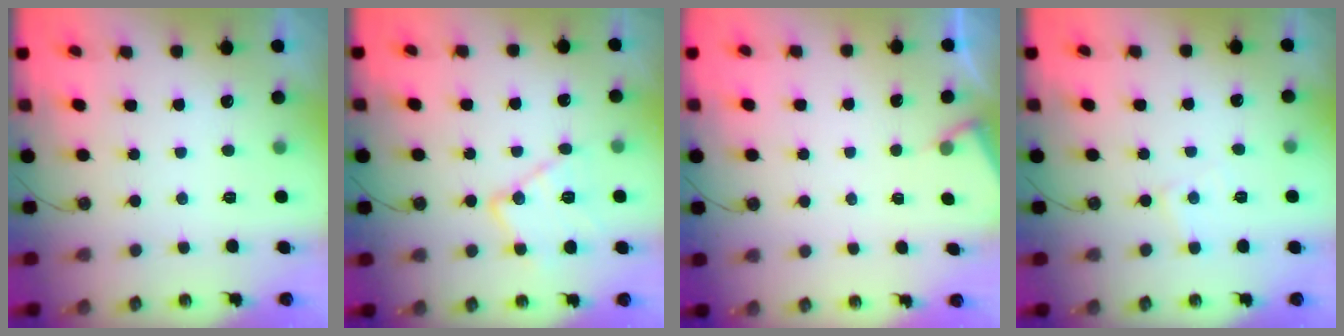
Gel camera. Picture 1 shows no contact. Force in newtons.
{"total": 14.6, "press": 14.6, "slide": 0.6}
{"total": 2.8, "press": 2.7, "slide": 0.4}
{"total": 3.9, "press": 3.8, "slide": 0.6}